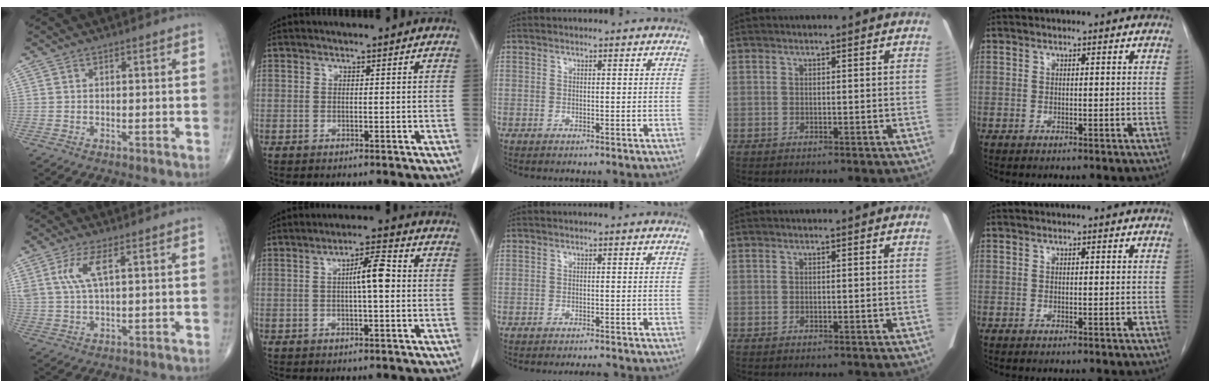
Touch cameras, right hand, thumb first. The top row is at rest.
{"thumb": {"total": 6.0, "force": [2.4, 1.8, 5.2], "torque": [-0.125, -0.004, 0.053]}, "index": {"total": 5.4, "force": [0.4, 0.8, 5.4], "torque": [-0.090, 0.013, 0.004]}, "middle": {"total": 3.4, "force": [-3.2, 0.5, 1.1], "torque": [-0.011, -0.005, -0.041]}}